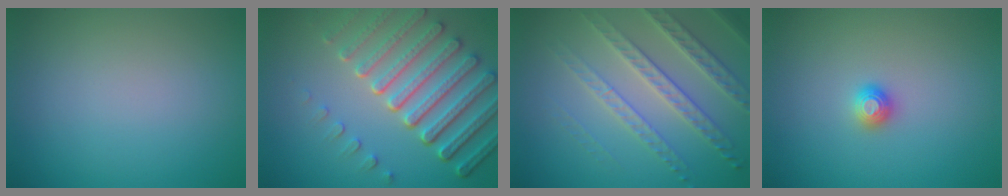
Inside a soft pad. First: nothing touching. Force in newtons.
{"total": 7.8, "press": 5.8, "slide": 5.3}
{"total": 4.7, "press": 4.0, "slide": 2.5}
{"total": 1.2, "press": 1.1, "slide": 0.3}